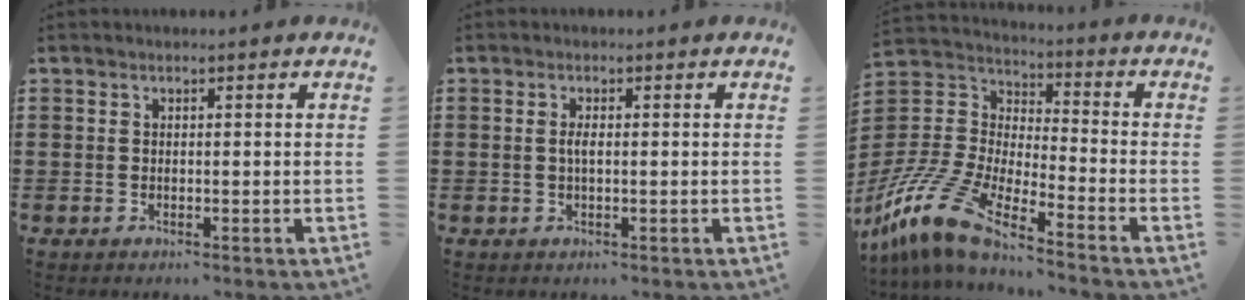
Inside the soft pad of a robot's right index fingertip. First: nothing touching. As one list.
[{"total": 1.6, "force": [-0.1, 0.4, 1.5], "torque": [-0.029, 0.000, -0.002]}, {"total": 11.9, "force": [-10.2, 2.1, 5.8], "torque": [-0.165, 0.007, -0.220]}]